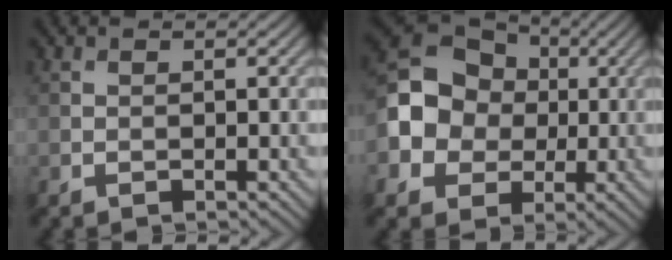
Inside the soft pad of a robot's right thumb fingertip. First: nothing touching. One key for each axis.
{"total": 11.5, "fx": -0.3, "fy": 9.8, "fz": 6.1, "tx": -0.142, "ty": 0.004, "tz": -0.025}